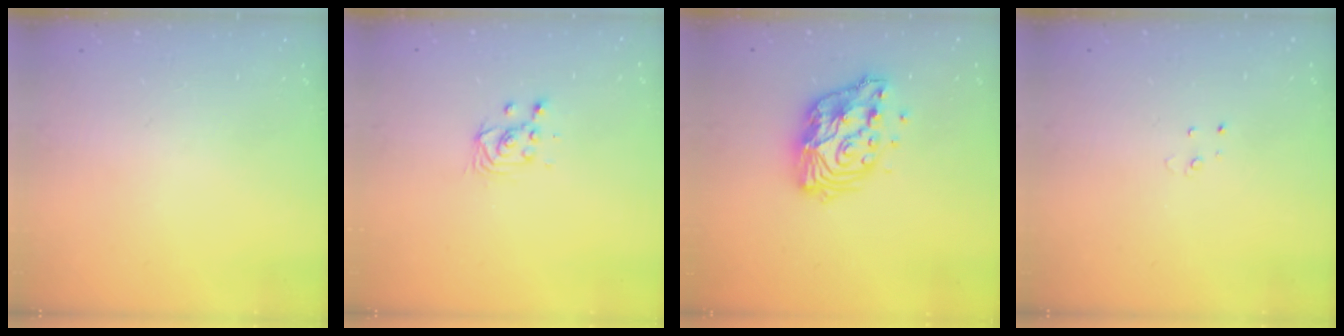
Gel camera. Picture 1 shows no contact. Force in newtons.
{"total": 3.4, "press": 3.4, "slide": 0.2}
{"total": 12.4, "press": 12.3, "slide": 1.1}
{"total": 2.3, "press": 2.3, "slide": 0.2}